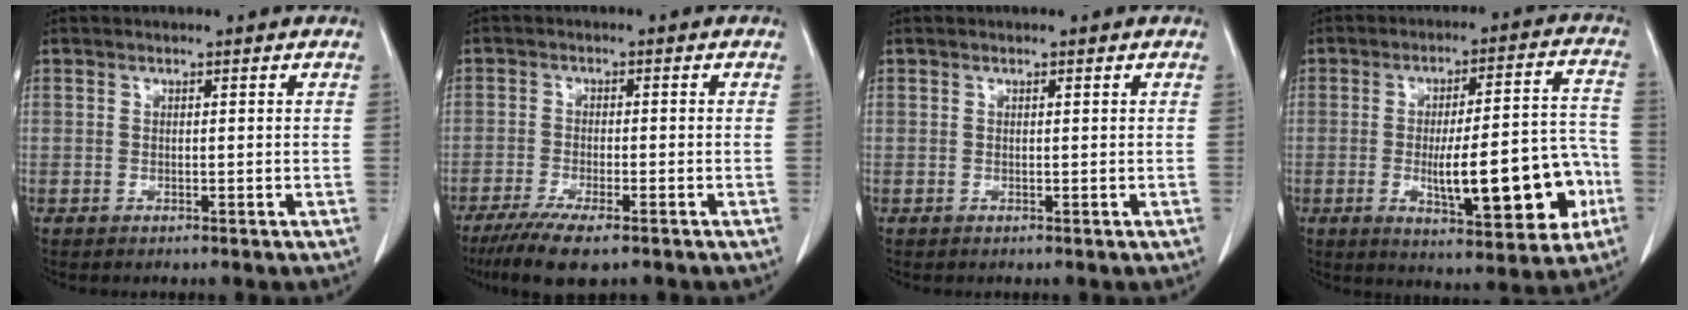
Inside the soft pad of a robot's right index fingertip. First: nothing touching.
{"total": 8.2, "force": [-5.9, 1.1, 5.5], "torque": [-0.089, -0.019, -0.092]}
{"total": 0.0}
{"total": 16.3, "force": [-4.0, 3.8, 15.4], "torque": [-0.218, 0.017, -0.045]}